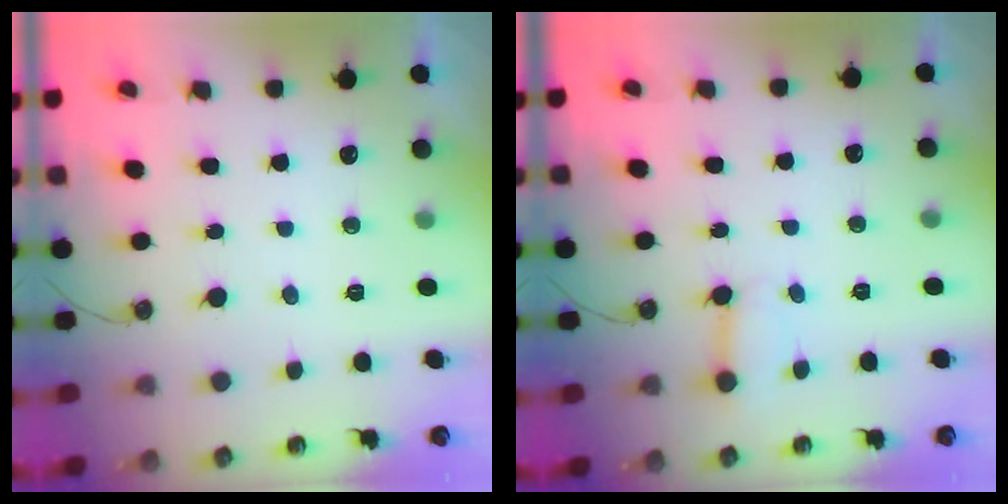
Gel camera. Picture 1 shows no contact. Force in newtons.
{"total": 3.4, "press": 3.4, "slide": 0.2}